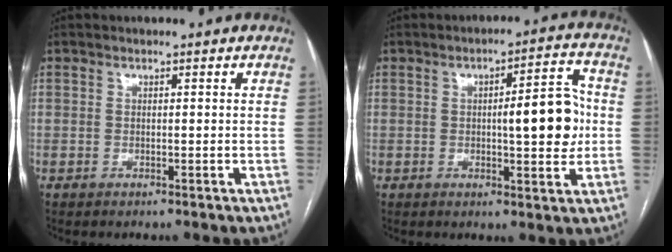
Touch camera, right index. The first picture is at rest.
{"total": 9.5, "force": [0.0, 2.3, 9.2], "torque": [-0.118, 0.016, 0.001]}